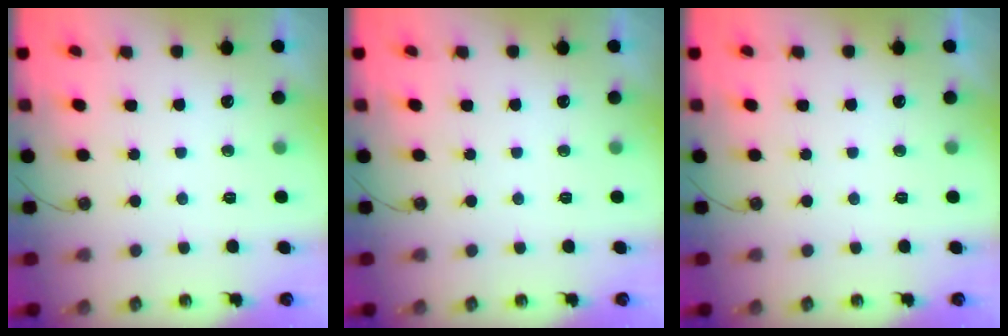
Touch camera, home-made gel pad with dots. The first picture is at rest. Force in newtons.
{"total": 0.0}
{"total": 0.0}